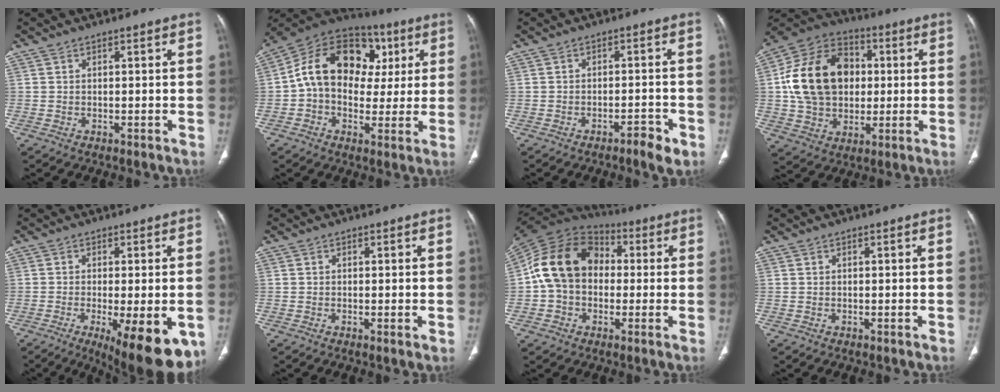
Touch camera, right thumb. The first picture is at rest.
{"total": 19.0, "force": [3.1, 14.1, 12.5], "torque": [-0.171, 0.035, 0.040]}
{"total": 3.8, "force": [-2.4, 1.0, 2.7], "torque": [-0.037, 0.015, -0.035]}
{"total": 19.9, "force": [1.9, 15.2, 12.7], "torque": [-0.207, 0.020, 0.035]}
{"total": 14.6, "force": [-5.8, 4.6, 12.6], "torque": [-0.142, -0.016, -0.073]}
{"total": 0.8, "force": [-0.1, -0.1, 0.8], "torque": [-0.021, -0.006, -0.004]}
{"total": 15.5, "force": [0.4, 12.1, 9.7], "torque": [-0.159, 0.036, -0.005]}
{"total": 0.0}